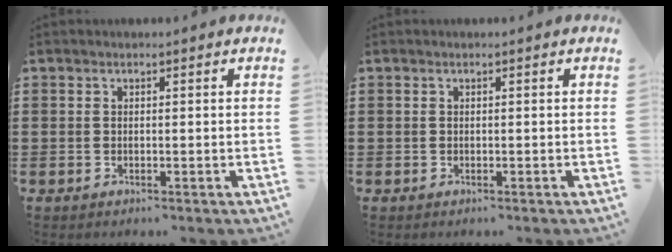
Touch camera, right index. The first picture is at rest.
{"total": 0.0}